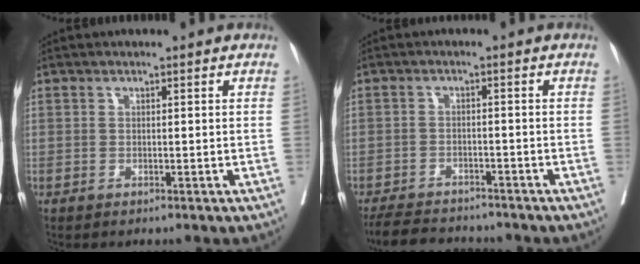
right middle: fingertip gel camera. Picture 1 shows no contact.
{"total": 8.2, "force": [-7.6, 1.8, 2.3], "torque": [-0.035, -0.008, -0.114]}